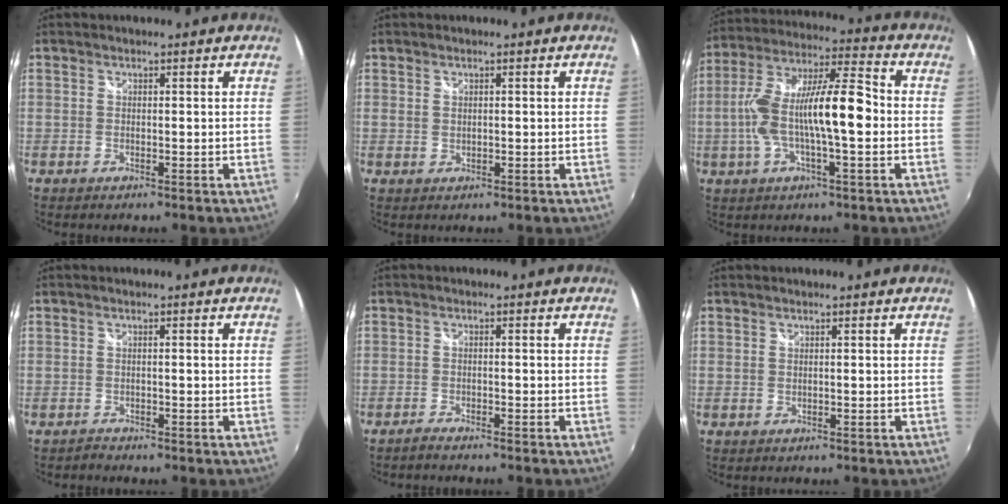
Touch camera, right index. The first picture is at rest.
{"total": 0.6, "force": [0.4, 0.5, 0.1], "torque": [-0.001, 0.000, 0.006]}
{"total": 15.8, "force": [-2.1, 3.6, 15.2], "torque": [-0.286, 0.008, -0.039]}
{"total": 0.7, "force": [-0.7, 0.1, 0.1], "torque": [-0.001, 0.000, -0.013]}
{"total": 1.9, "force": [-1.8, -0.1, 0.6], "torque": [-0.023, -0.004, -0.034]}
{"total": 0.0}